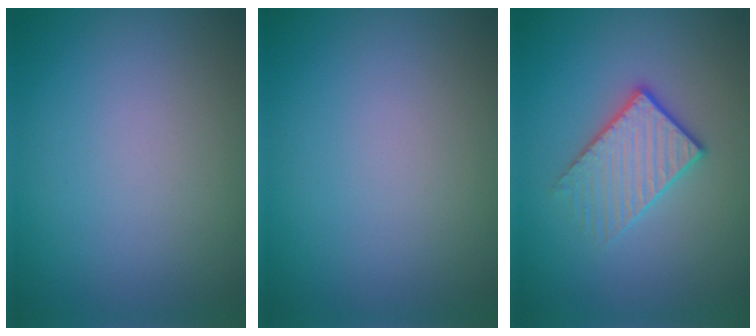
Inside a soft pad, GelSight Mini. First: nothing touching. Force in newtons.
{"total": 0.0}
{"total": 2.9, "press": 2.6, "slide": 1.2}